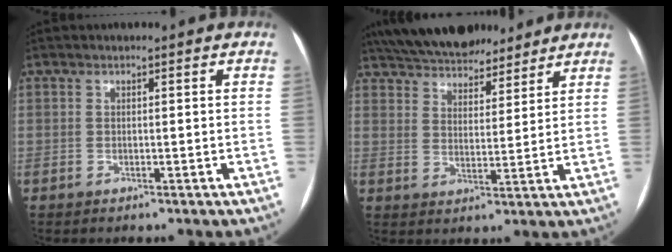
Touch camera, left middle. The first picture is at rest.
{"total": 16.4, "force": [14.3, 5.2, 6.1], "torque": [-0.114, 0.028, 0.223]}